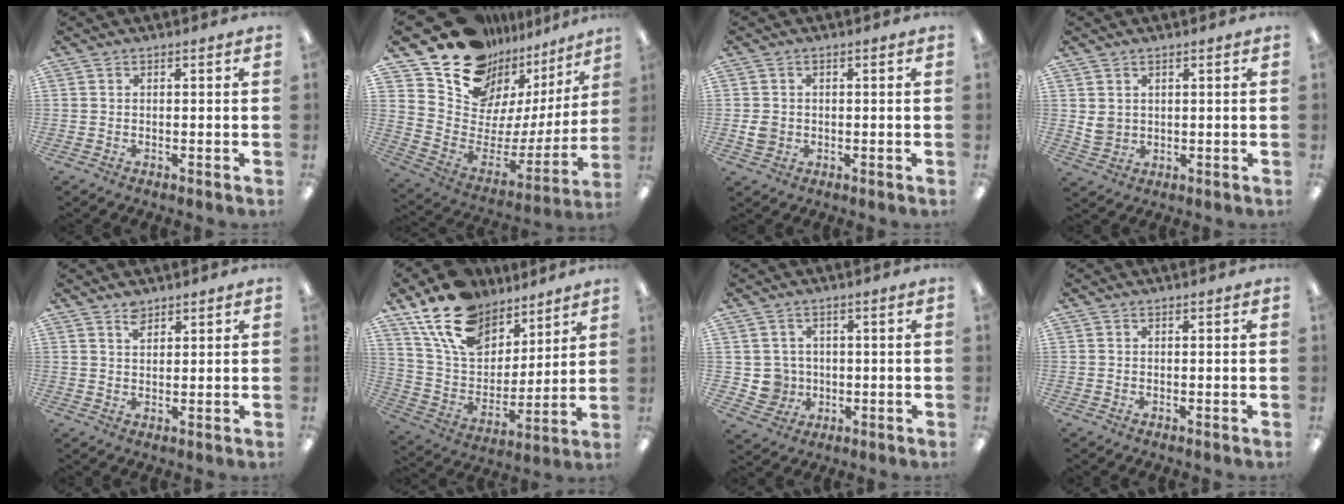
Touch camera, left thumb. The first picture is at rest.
{"total": 15.8, "force": [12.4, 9.0, 3.8], "torque": [-0.071, -0.118, 0.231]}
{"total": 3.1, "force": [-0.1, 2.8, 1.4], "torque": [-0.017, 0.003, -0.002]}
{"total": 3.5, "force": [1.6, 2.9, 1.2], "torque": [-0.018, 0.000, 0.031]}
{"total": 2.8, "force": [2.3, 1.3, 1.0], "torque": [-0.015, -0.005, 0.042]}
{"total": 18.4, "force": [12.9, 10.7, 7.5], "torque": [-0.152, -0.066, 0.240]}
{"total": 5.2, "force": [0.4, 5.2, 0.6], "torque": [-0.019, 0.008, 0.014]}
{"total": 0.0}